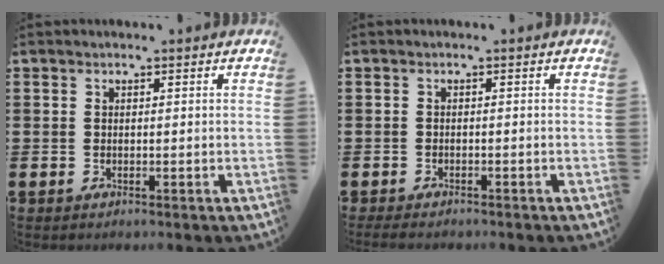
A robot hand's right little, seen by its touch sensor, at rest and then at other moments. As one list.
[{"total": 1.0, "force": [-0.9, 0.2, 0.3], "torque": [-0.007, 0.001, -0.019]}]